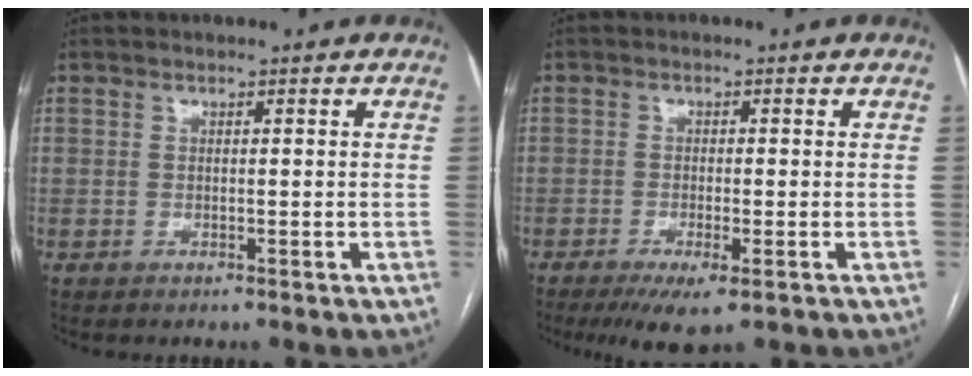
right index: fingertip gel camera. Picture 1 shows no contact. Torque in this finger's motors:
{"motor_torque": [0.83, -0.43, 0.34, 0.07]}